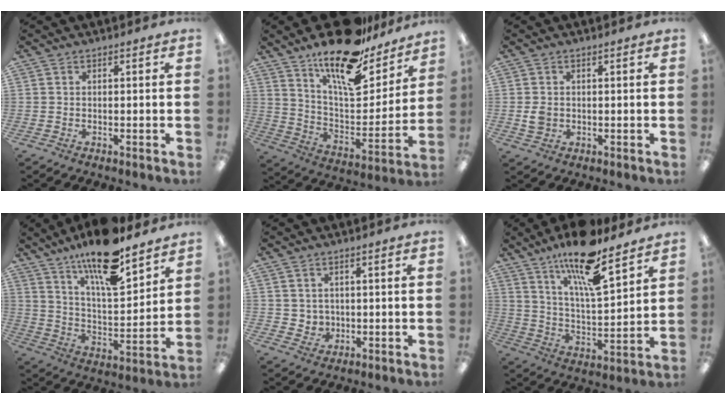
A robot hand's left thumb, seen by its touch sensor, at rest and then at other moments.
{"total": 20.0, "force": [15.2, 7.2, 10.8], "torque": [-0.177, -0.106, 0.261]}
{"total": 2.5, "force": [-0.1, 2.1, 1.4], "torque": [-0.018, 0.002, -0.003]}
{"total": 17.0, "force": [13.0, 4.4, 10.0], "torque": [-0.172, -0.081, 0.216]}
{"total": 3.2, "force": [1.9, 2.6, -0.1], "torque": [0.000, -0.007, 0.034]}
{"total": 17.1, "force": [12.7, 4.1, 10.8], "torque": [-0.191, -0.074, 0.210]}